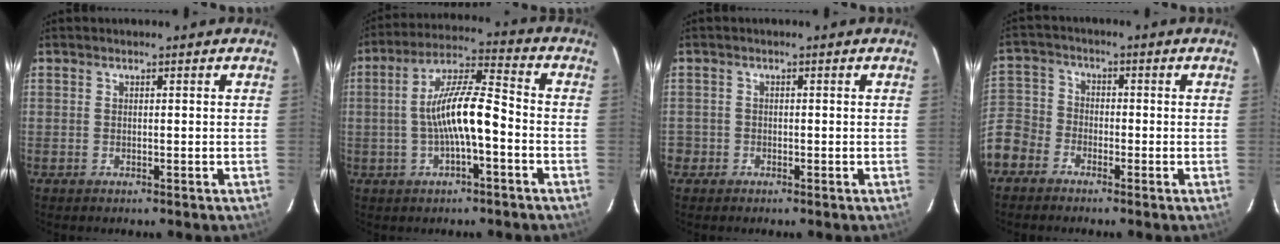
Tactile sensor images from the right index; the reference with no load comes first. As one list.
[{"total": 10.8, "force": [-2.5, 2.2, 10.3], "torque": [-0.195, 0.017, -0.043]}, {"total": 2.2, "force": [-1.0, 2.0, -0.1], "torque": [0.000, 0.011, -0.015]}, {"total": 9.6, "force": [-5.2, 7.6, 2.7], "torque": [-0.077, 0.023, -0.113]}]